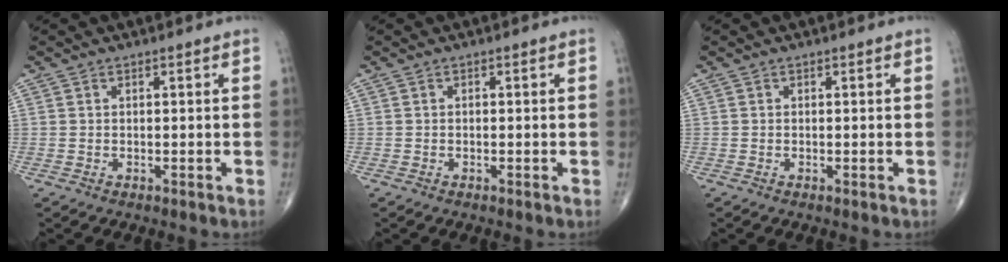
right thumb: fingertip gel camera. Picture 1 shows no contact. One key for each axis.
{"total": 0.0}
{"total": 0.0}